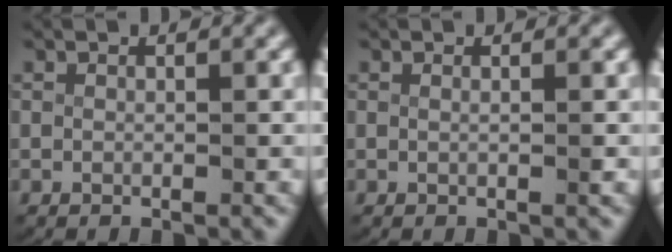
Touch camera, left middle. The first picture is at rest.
{"total": 0.8, "force": [0.0, -0.3, 0.7], "torque": [-0.012, -0.002, 0.000]}